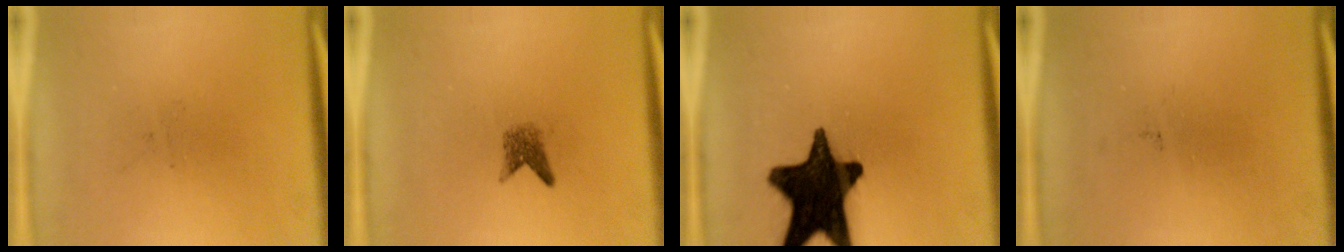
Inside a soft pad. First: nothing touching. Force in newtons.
{"total": 1.9}
{"total": 17.7}
{"total": 0.0}